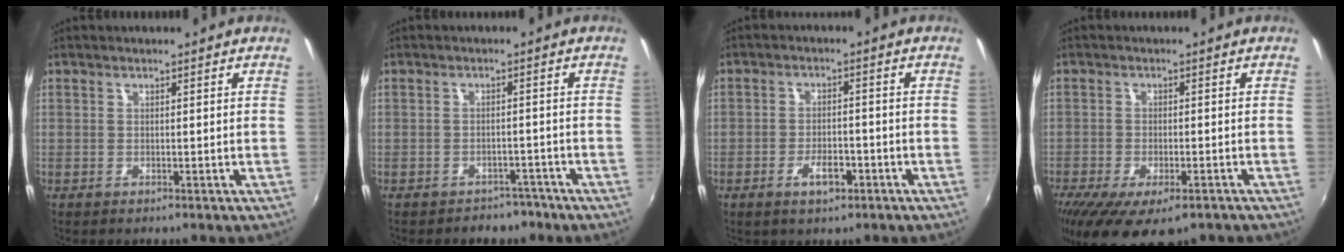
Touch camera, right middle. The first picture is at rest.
{"total": 5.3, "force": [-4.3, 2.9, 1.0], "torque": [-0.021, 0.006, -0.050]}
{"total": 4.4, "force": [-2.4, 2.1, 3.0], "torque": [-0.061, -0.001, -0.035]}
{"total": 13.2, "force": [-8.7, 5.1, 8.5], "torque": [-0.181, -0.051, -0.133]}